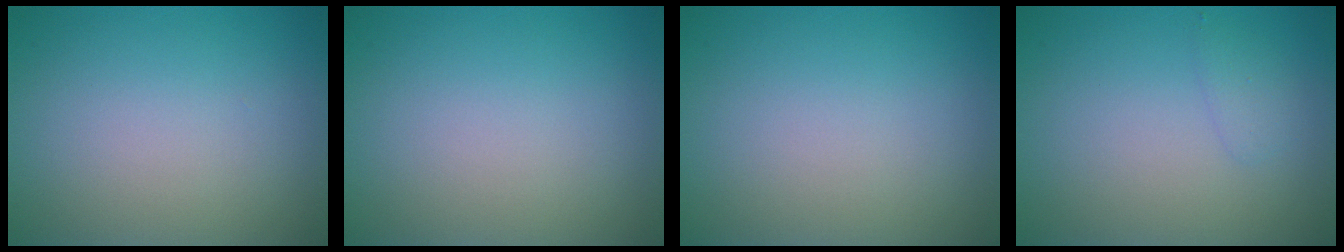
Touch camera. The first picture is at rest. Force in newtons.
{"total": 0.0}
{"total": 0.0}
{"total": 1.0, "press": 0.9, "slide": 0.1}